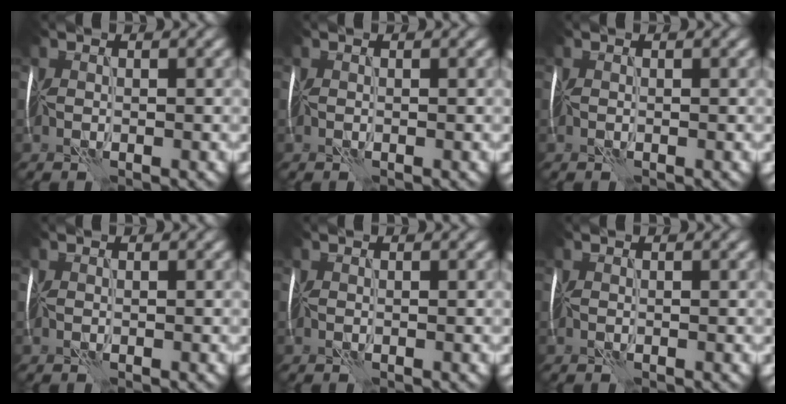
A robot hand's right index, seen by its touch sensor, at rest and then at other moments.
{"total": 0.0}
{"total": 0.0}
{"total": 0.0}
{"total": 0.0}
{"total": 0.0}